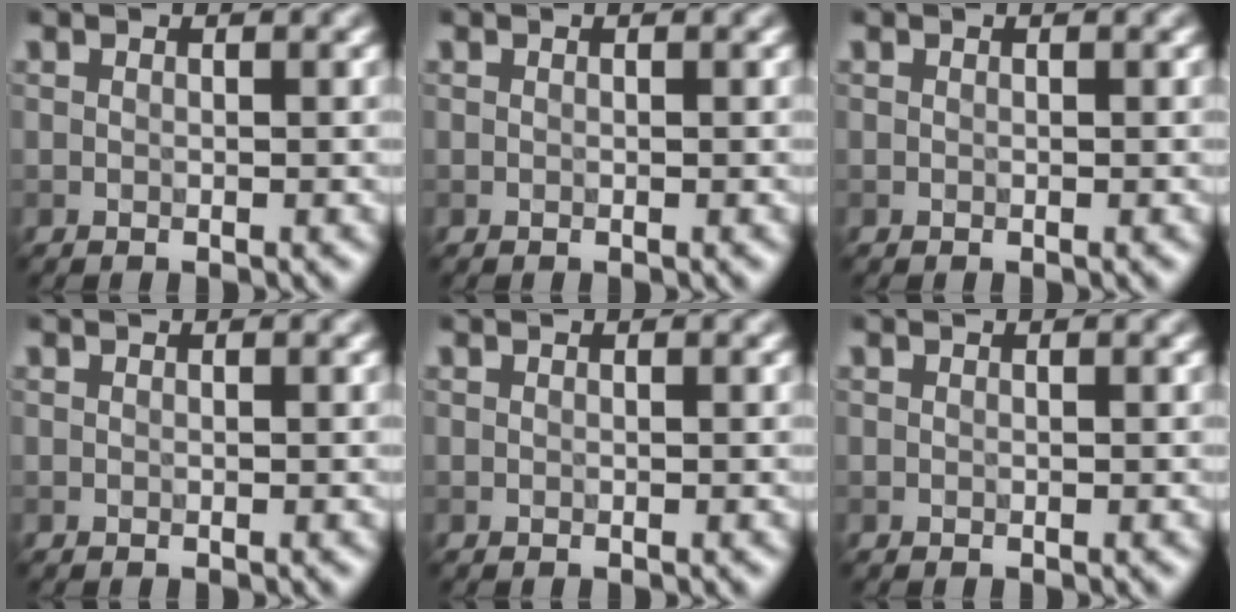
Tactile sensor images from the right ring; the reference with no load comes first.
{"total": 0.0}
{"total": 0.0}
{"total": 0.0}
{"total": 0.0}
{"total": 0.0}